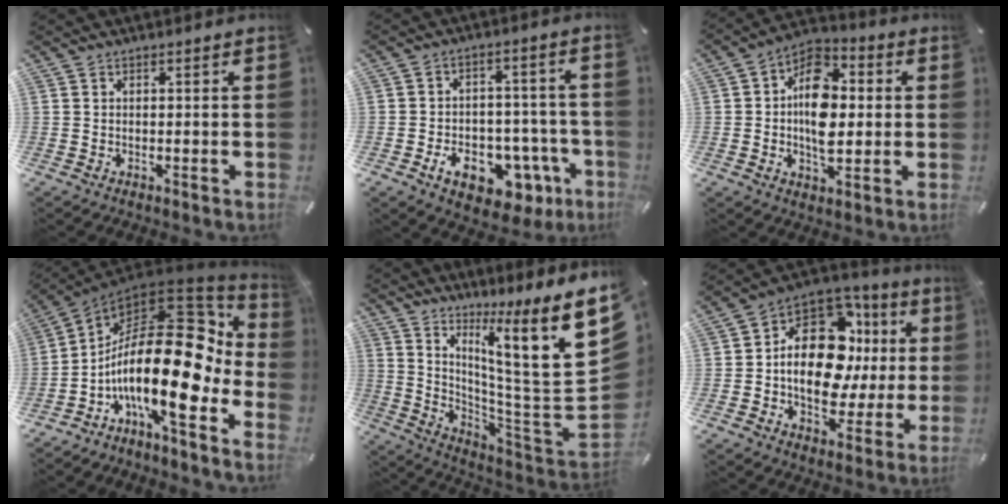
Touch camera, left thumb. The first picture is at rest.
{"total": 13.3, "force": [-6.2, 8.0, 8.7], "torque": [-0.113, 0.031, -0.093]}
{"total": 13.0, "force": [-0.3, 8.8, 9.6], "torque": [-0.168, 0.005, -0.006]}
{"total": 27.4, "force": [-0.6, 11.2, 25.0], "torque": [-0.436, -0.053, -0.004]}
{"total": 17.3, "force": [8.8, 1.0, 14.9], "torque": [-0.224, -0.099, 0.126]}
{"total": 19.5, "force": [1.4, 12.9, 14.5], "torque": [-0.234, -0.024, 0.022]}